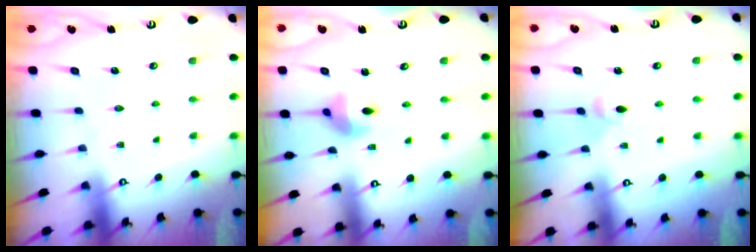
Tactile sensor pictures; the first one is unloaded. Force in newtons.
{"total": 7.2, "press": 7.1, "slide": 0.7}
{"total": 3.9, "press": 3.8, "slide": 0.9}